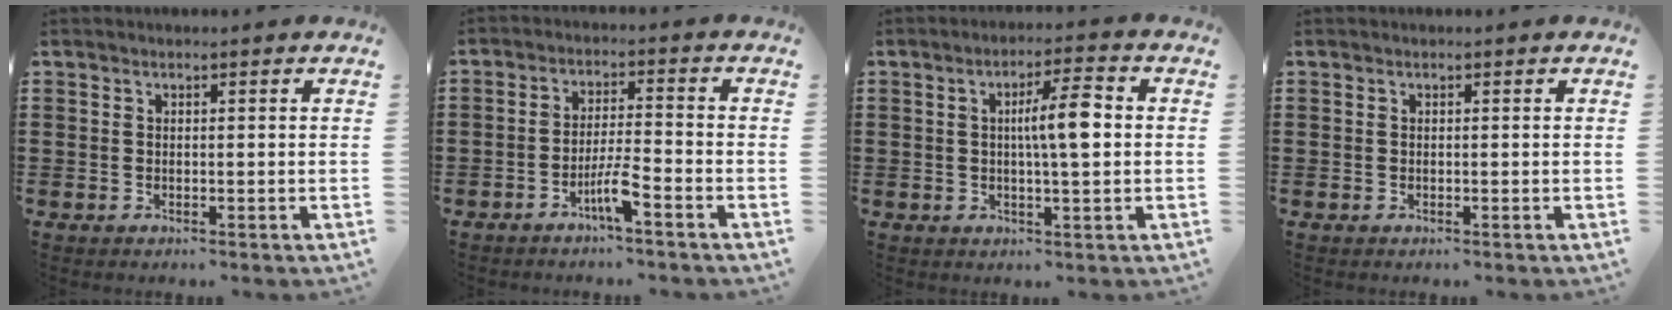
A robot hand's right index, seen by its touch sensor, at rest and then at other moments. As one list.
[{"total": 4.8, "force": [-3.1, 0.3, 3.7], "torque": [-0.076, -0.005, -0.058]}, {"total": 6.6, "force": [0.6, 1.0, 6.5], "torque": [-0.112, 0.001, 0.004]}, {"total": 0.0}]